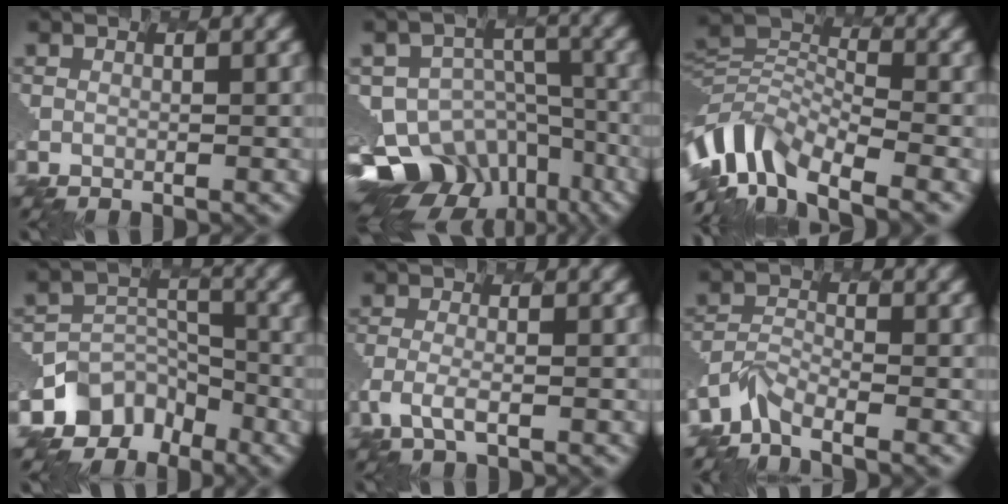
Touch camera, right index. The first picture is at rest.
{"total": 14.1, "force": [-9.8, 8.9, 5.0], "torque": [-0.100, -0.022, -0.124]}
{"total": 8.0, "force": [-5.6, 3.8, 4.3], "torque": [-0.095, 0.006, -0.114]}
{"total": 6.4, "force": [-5.0, 4.0, -0.1], "torque": [0.002, 0.002, -0.086]}
{"total": 1.8, "force": [-1.3, 0.5, 1.1], "torque": [-0.041, -0.004, -0.033]}
{"total": 3.2, "force": [-3.2, 0.4, 0.2], "torque": [-0.021, -0.007, -0.070]}